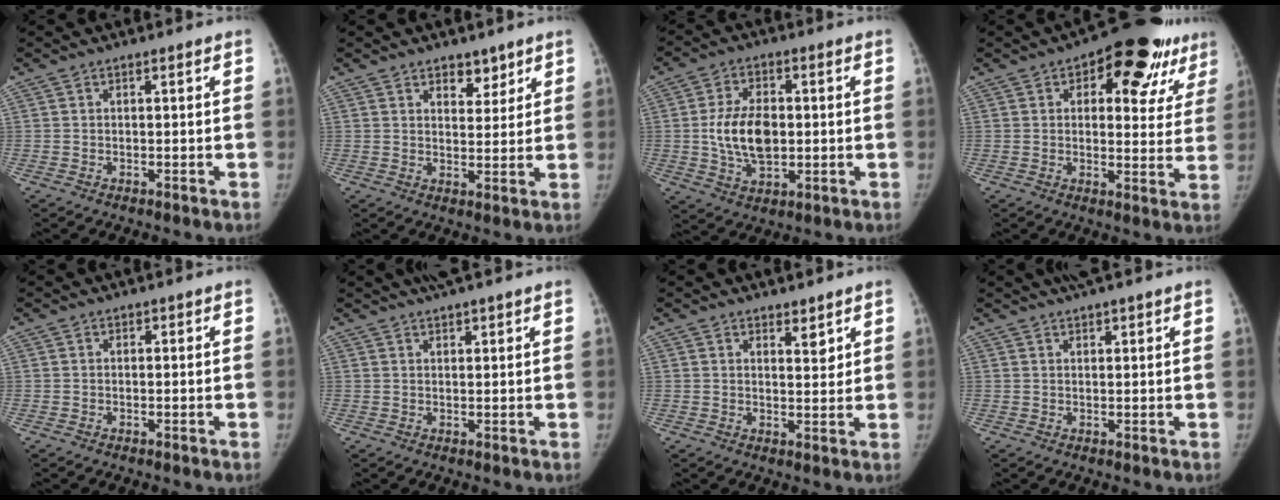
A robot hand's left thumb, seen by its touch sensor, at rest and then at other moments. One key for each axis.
{"total": 4.6, "fx": 3.2, "fy": 2.6, "fz": 2.1, "tx": -0.001, "ty": -0.022, "tz": 0.051}
{"total": 11.0, "fx": 0.0, "fy": 6.6, "fz": 8.8, "tx": -0.150, "ty": 0.002, "tz": 0.004}
{"total": 19.3, "fx": 9.9, "fy": 9.2, "fz": 13.7, "tx": -0.118, "ty": -0.014, "tz": 0.126}
{"total": 0.0}
{"total": 3.9, "fx": 3.2, "fy": 0.6, "fz": 2.2, "tx": -0.026, "ty": 0.005, "tz": 0.053}
{"total": 3.4, "fx": 2.4, "fy": 1.6, "fz": 1.8, "tx": -0.010, "ty": -0.018, "tz": 0.040}
{"total": 3.6, "fx": 2.9, "fy": 0.6, "fz": 2.1, "tx": -0.024, "ty": 0.006, "tz": 0.048}